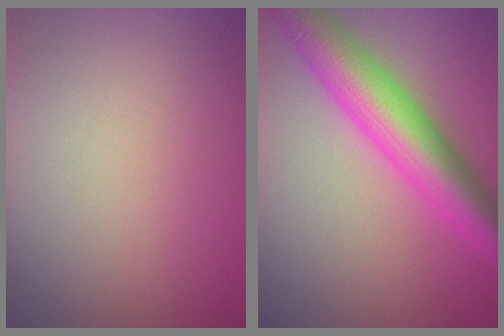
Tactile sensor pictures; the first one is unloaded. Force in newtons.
{"total": 8.2, "press": 8.2, "slide": 0.3}